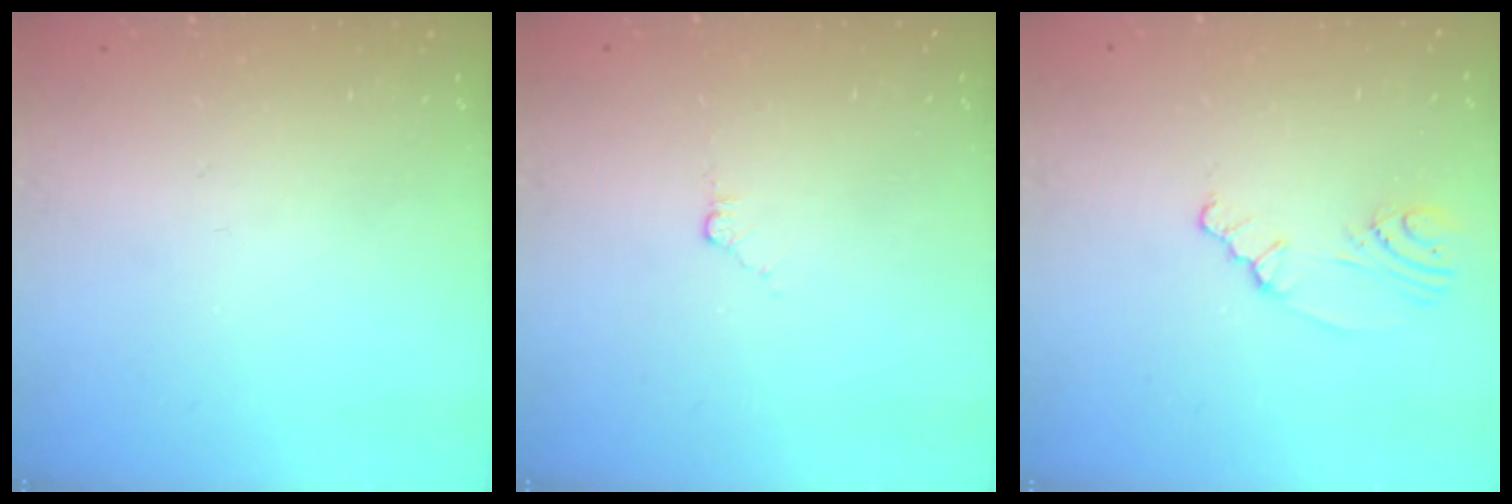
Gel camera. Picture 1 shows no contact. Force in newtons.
{"total": 3.9, "press": 3.8, "slide": 0.5}
{"total": 2.4, "press": 2.4, "slide": 0.4}